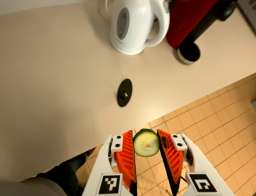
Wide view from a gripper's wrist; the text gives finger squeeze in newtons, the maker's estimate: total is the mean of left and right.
{"total": 8.7, "left": 8.9, "right": 8.5}